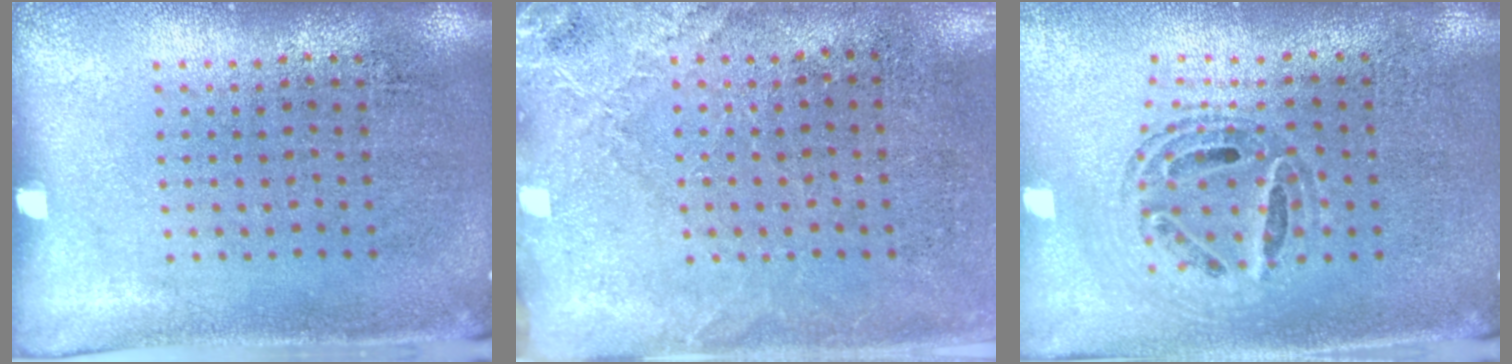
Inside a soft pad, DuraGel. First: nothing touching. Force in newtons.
{"total": 2.6, "press": 2.4, "slide": 1.0}
{"total": 0.9, "press": 0.9, "slide": 0.1}